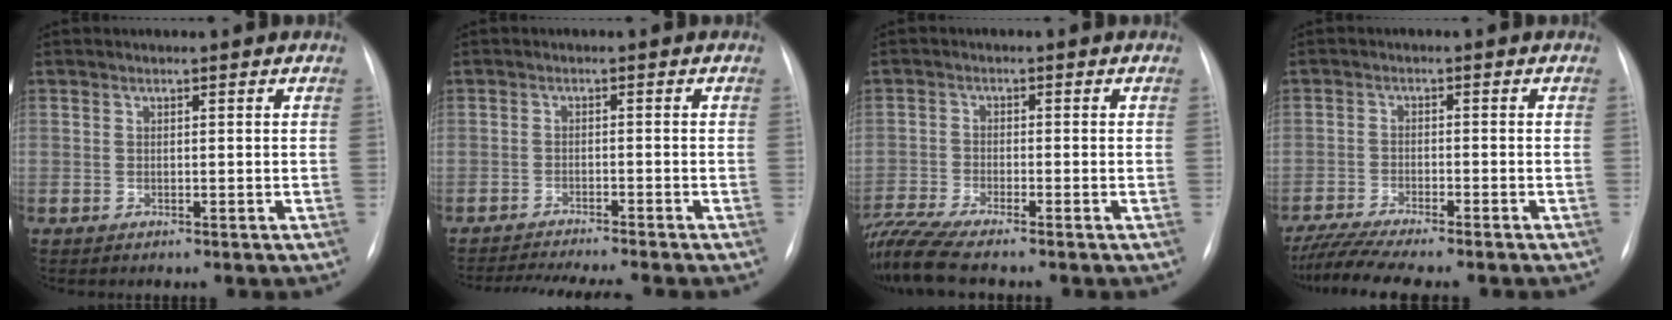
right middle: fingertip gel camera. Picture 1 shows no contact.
{"total": 9.6, "force": [-8.6, -0.5, 4.3], "torque": [-0.053, -0.011, -0.131]}
{"total": 7.2, "force": [-6.4, -0.9, 3.2], "torque": [-0.065, -0.017, -0.118]}
{"total": 8.5, "force": [-7.3, -0.1, 4.3], "torque": [-0.069, -0.014, -0.118]}